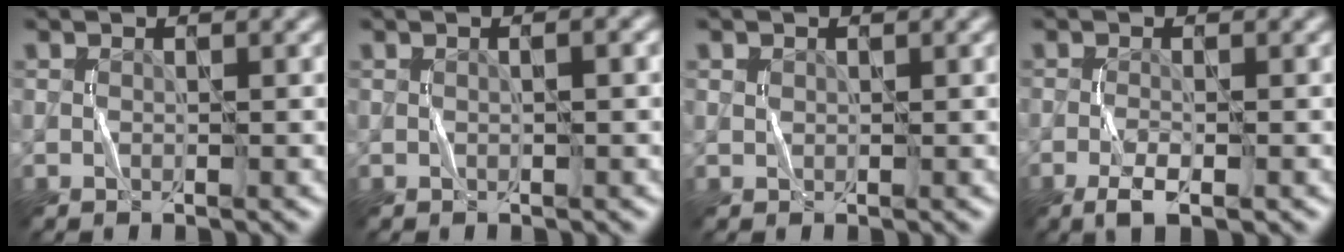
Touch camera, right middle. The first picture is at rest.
{"total": 1.3, "force": [0.4, 0.3, 1.2], "torque": [-0.018, 0.000, 0.000]}
{"total": 0.5, "force": [0.3, 0.4, 0.1], "torque": [-0.001, -0.001, 0.008]}
{"total": 2.6, "force": [-1.4, 0.6, 2.1], "torque": [-0.044, -0.001, -0.029]}